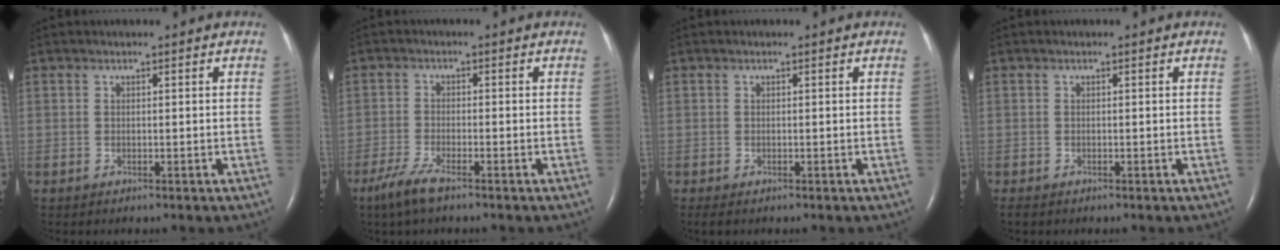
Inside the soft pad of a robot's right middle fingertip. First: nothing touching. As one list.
[{"total": 4.4, "force": [-3.1, 0.6, 3.0], "torque": [-0.076, -0.011, -0.062]}, {"total": 1.0, "force": [-0.7, 0.3, 0.6], "torque": [-0.009, -0.002, -0.009]}, {"total": 0.8, "force": [-0.7, 0.3, 0.4], "torque": [-0.007, -0.002, -0.010]}]